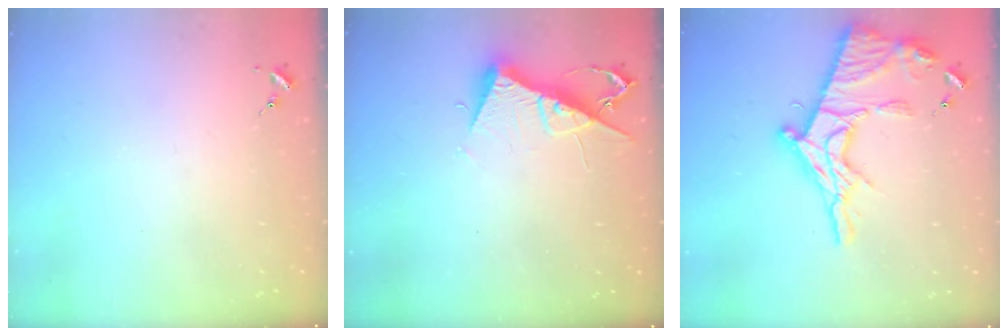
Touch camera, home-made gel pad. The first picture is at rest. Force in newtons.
{"total": 9.6, "press": 9.6, "slide": 0.5}
{"total": 19.5, "press": 19.5, "slide": 1.5}